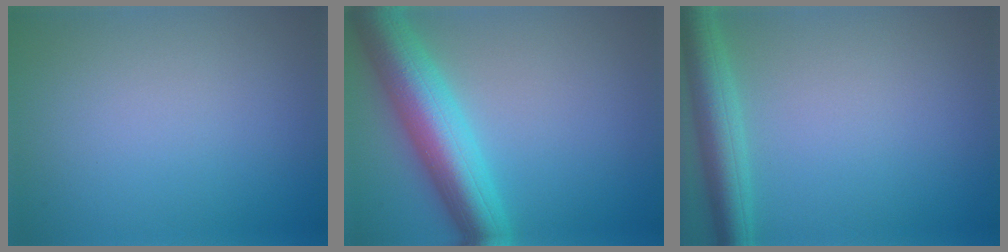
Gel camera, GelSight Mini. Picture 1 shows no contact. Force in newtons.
{"total": 8.6, "press": 8.6, "slide": 0.5}
{"total": 4.5, "press": 4.5, "slide": 0.2}